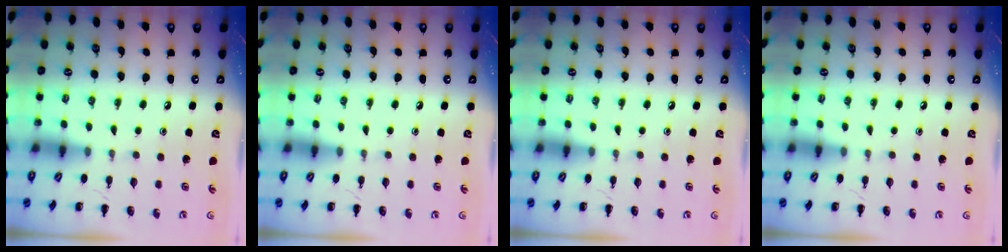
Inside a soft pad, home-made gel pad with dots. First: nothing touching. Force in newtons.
{"total": 0.0}
{"total": 0.0}
{"total": 0.0}